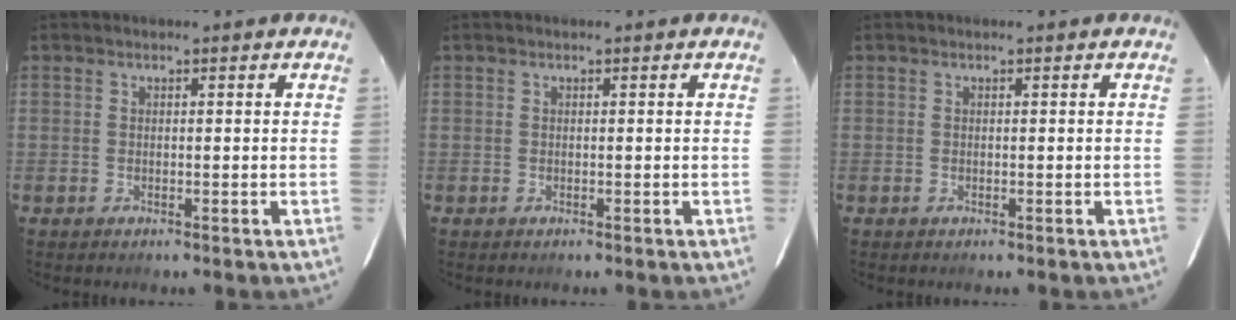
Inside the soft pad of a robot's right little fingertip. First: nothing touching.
{"total": 0.0}
{"total": 0.0}